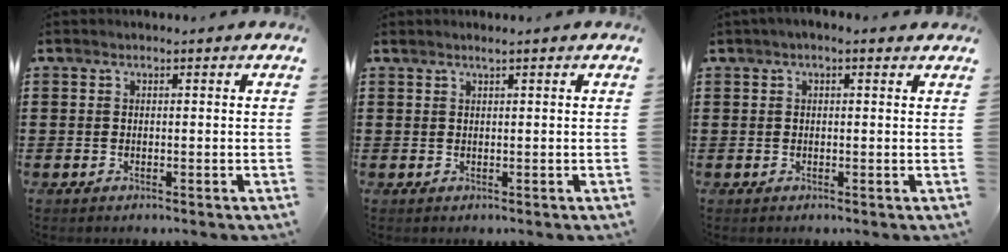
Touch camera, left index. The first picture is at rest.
{"total": 0.8, "force": [0.6, -0.1, 0.5], "torque": [-0.009, -0.001, 0.011]}
{"total": 1.1, "force": [0.3, 0.3, 1.0], "torque": [-0.020, 0.003, 0.005]}